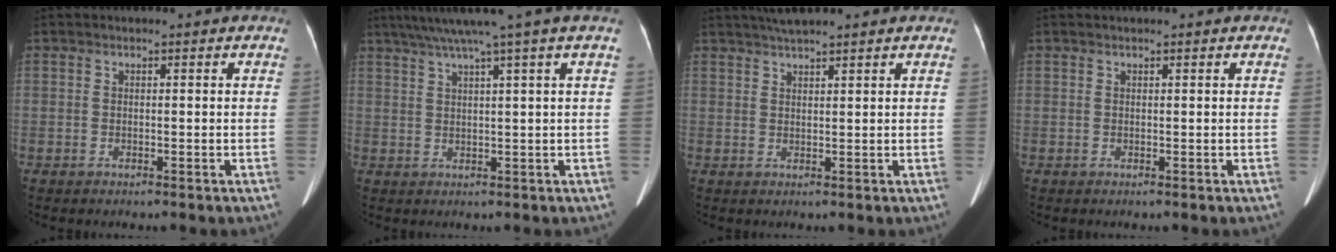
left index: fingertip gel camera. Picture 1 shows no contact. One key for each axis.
{"total": 7.4, "fx": 5.3, "fy": -2.3, "fz": 4.6, "tx": -0.070, "ty": 0.021, "tz": 0.079}
{"total": 3.7, "fx": 3.2, "fy": -0.1, "fz": 2.0, "tx": -0.037, "ty": 0.020, "tz": 0.057}
{"total": 0.0}